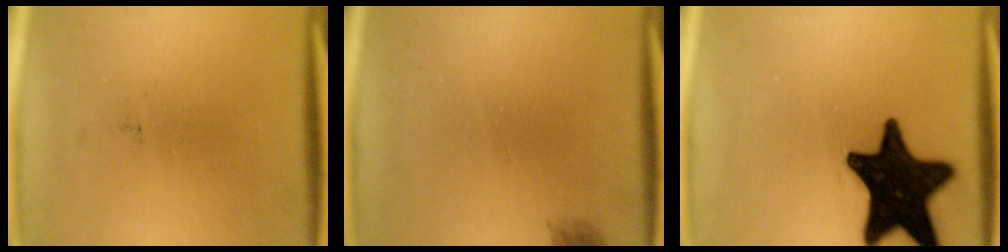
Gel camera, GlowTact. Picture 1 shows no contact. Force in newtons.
{"total": 1.1}
{"total": 19.9}